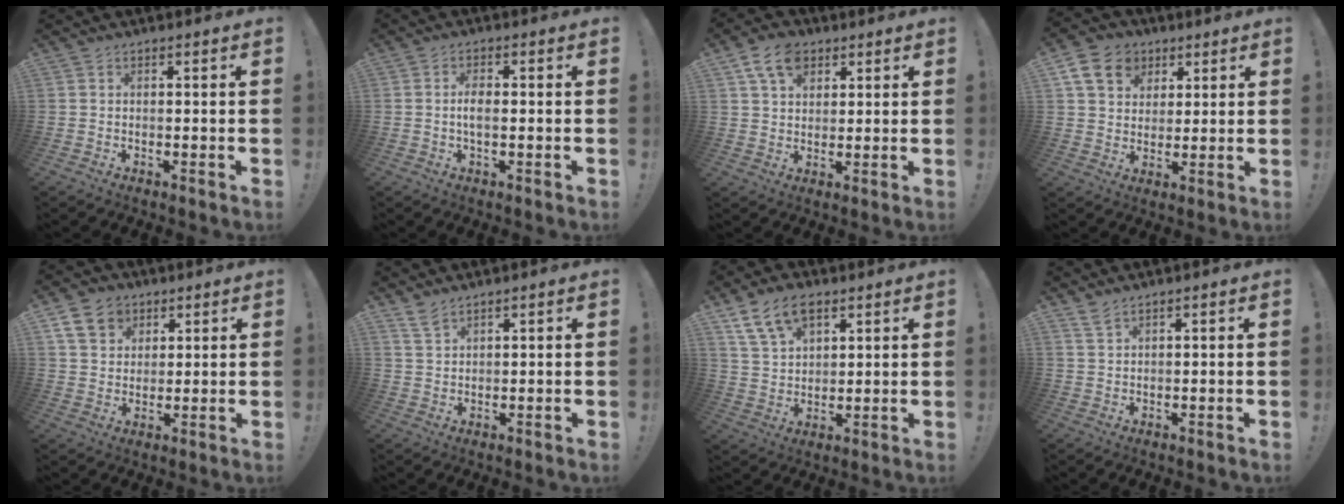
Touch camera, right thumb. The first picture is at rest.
{"total": 3.5, "force": [-0.5, 1.3, 3.2], "torque": [-0.070, 0.005, -0.011]}
{"total": 9.6, "force": [4.9, 6.5, 4.9], "torque": [-0.083, -0.011, 0.095]}
{"total": 12.5, "force": [5.4, 10.0, 5.3], "torque": [-0.077, -0.024, 0.109]}
{"total": 10.2, "force": [5.2, 7.8, 4.0], "torque": [-0.063, -0.019, 0.105]}
{"total": 3.8, "force": [3.1, 1.1, 1.9], "torque": [-0.032, -0.021, 0.057]}
{"total": 11.2, "force": [6.5, 6.7, 6.1], "torque": [-0.109, -0.020, 0.126]}
{"total": 2.5, "force": [2.1, 0.6, 1.3], "torque": [-0.024, -0.011, 0.039]}